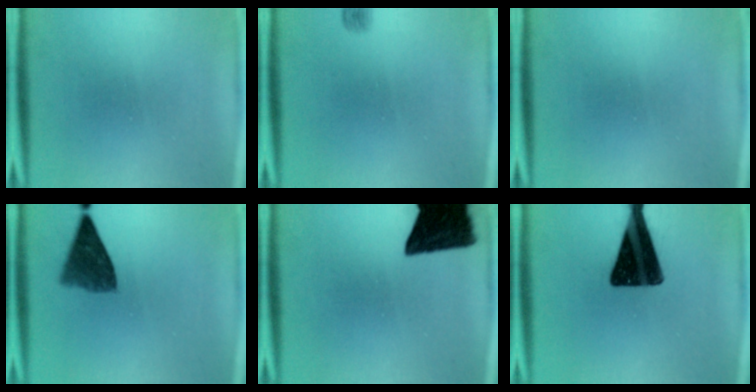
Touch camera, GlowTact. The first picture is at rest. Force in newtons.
{"total": 1.3}
{"total": 0.0}
{"total": 7.2}
{"total": 14.8}
{"total": 14.5}